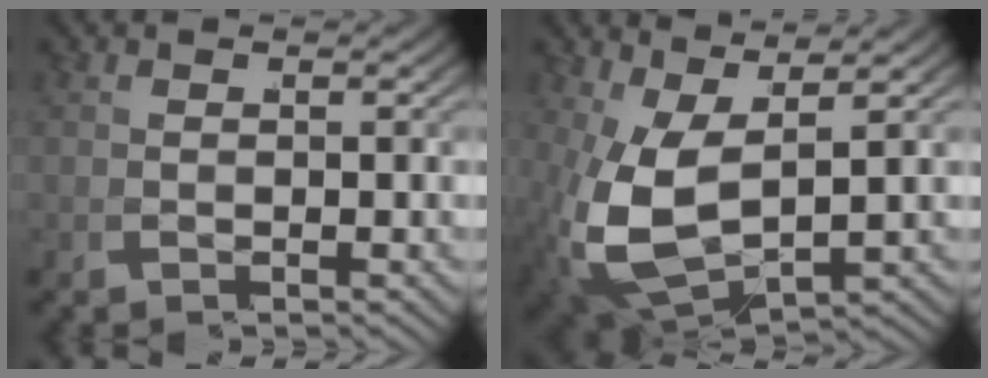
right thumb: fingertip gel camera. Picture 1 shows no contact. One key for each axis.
{"total": 9.1, "fx": 0.0, "fy": 5.5, "fz": 7.3, "tx": -0.198, "ty": -0.056, "tz": 0.036}